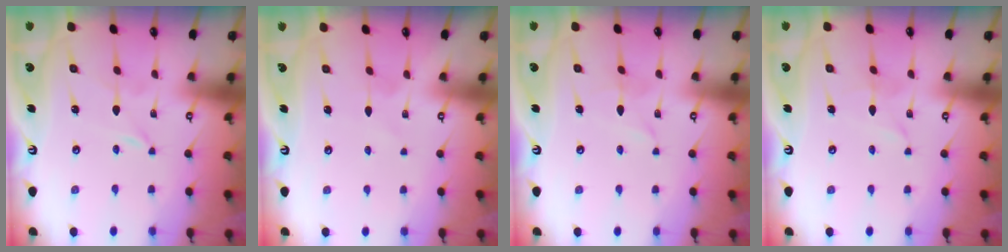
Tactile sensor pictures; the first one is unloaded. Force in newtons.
{"total": 2.2, "press": 2.2, "slide": 0.2}
{"total": 1.5, "press": 1.4, "slide": 0.2}
{"total": 1.5, "press": 1.4, "slide": 0.2}